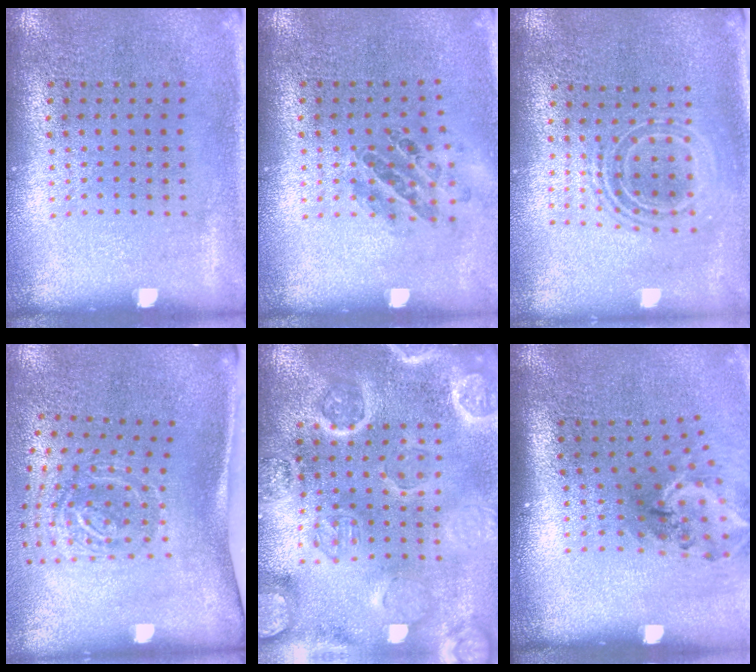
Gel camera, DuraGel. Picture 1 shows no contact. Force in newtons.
{"total": 0.8, "press": 0.8, "slide": 0.2}
{"total": 1.9, "press": 1.5, "slide": 1.2}
{"total": 2.0, "press": 1.3, "slide": 1.6}
{"total": 4.2, "press": 3.8, "slide": 1.7}
{"total": 1.9, "press": 1.3, "slide": 1.5}